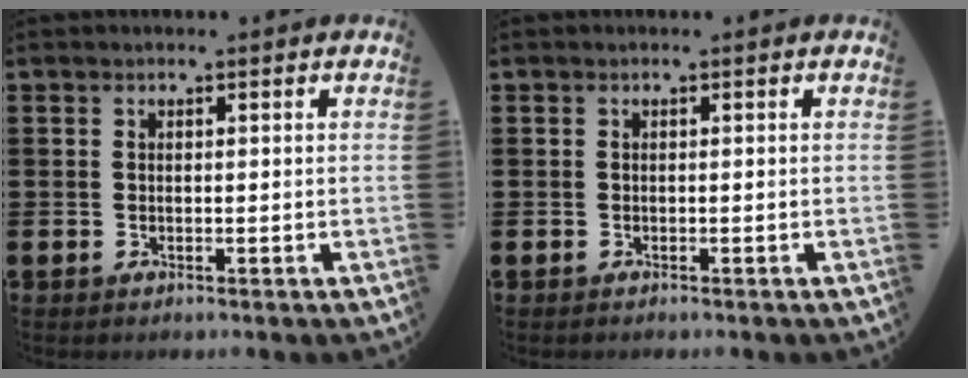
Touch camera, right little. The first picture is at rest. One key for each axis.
{"total": 0.0}